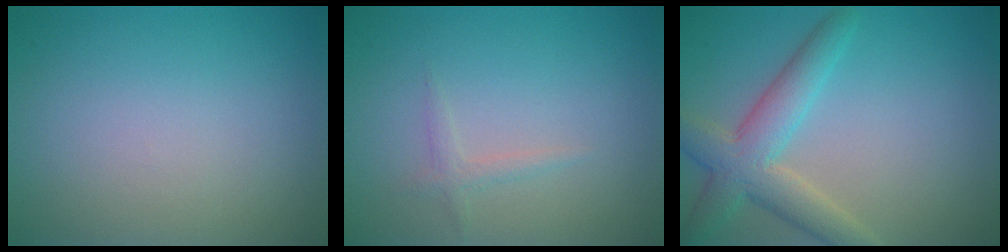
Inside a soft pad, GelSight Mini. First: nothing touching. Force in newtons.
{"total": 1.0, "press": 1.0, "slide": 0.0}
{"total": 5.0, "press": 5.0, "slide": 0.2}